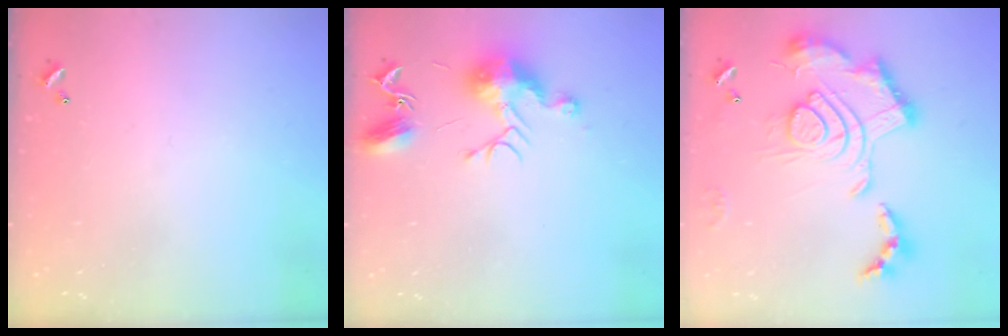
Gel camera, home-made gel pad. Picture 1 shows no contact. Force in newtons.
{"total": 9.6, "press": 9.6, "slide": 0.4}
{"total": 2.5, "press": 1.9, "slide": 1.7}